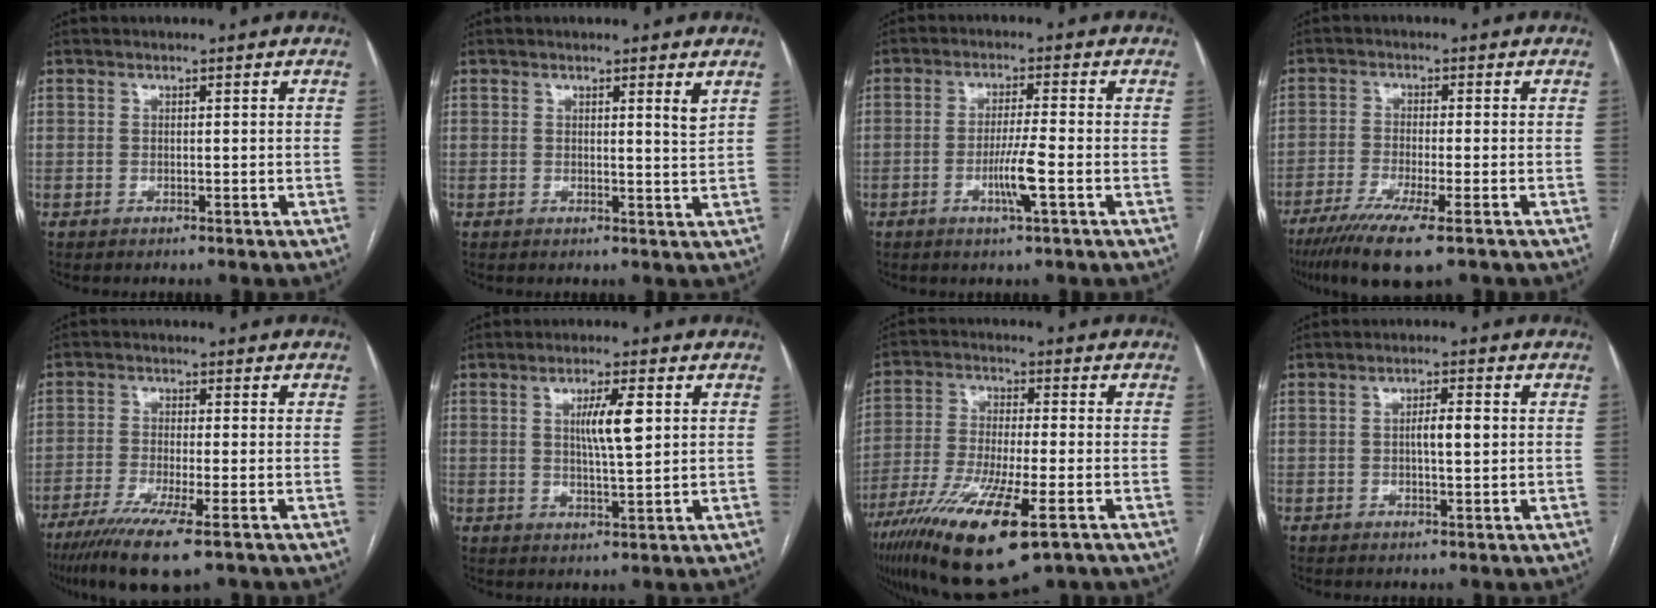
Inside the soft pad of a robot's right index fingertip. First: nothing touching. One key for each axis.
{"total": 1.9, "fx": 1.2, "fy": -0.3, "fz": 1.5, "tx": -0.023, "ty": -0.011, "tz": 0.014}
{"total": 5.3, "fx": -1.9, "fy": -0.4, "fz": 4.9, "tx": -0.093, "ty": -0.009, "tz": -0.034}
{"total": 9.3, "fx": -6.2, "fy": 0.4, "fz": 7.0, "tx": -0.116, "ty": -0.023, "tz": -0.100}
{"total": 9.7, "fx": -6.3, "fy": 0.4, "fz": 7.4, "tx": -0.125, "ty": -0.025, "tz": -0.102}
{"total": 5.9, "fx": 1.5, "fy": 0.6, "fz": 5.6, "tx": -0.099, "ty": 0.000, "tz": 0.027}
{"total": 17.6, "fx": -9.4, "fy": 3.1, "fz": 14.5, "tx": -0.273, "ty": -0.044, "tz": -0.161}
{"total": 3.3, "fx": 0.2, "fy": 0.6, "fz": 3.2, "tx": -0.053, "ty": 0.002, "tz": 0.002}